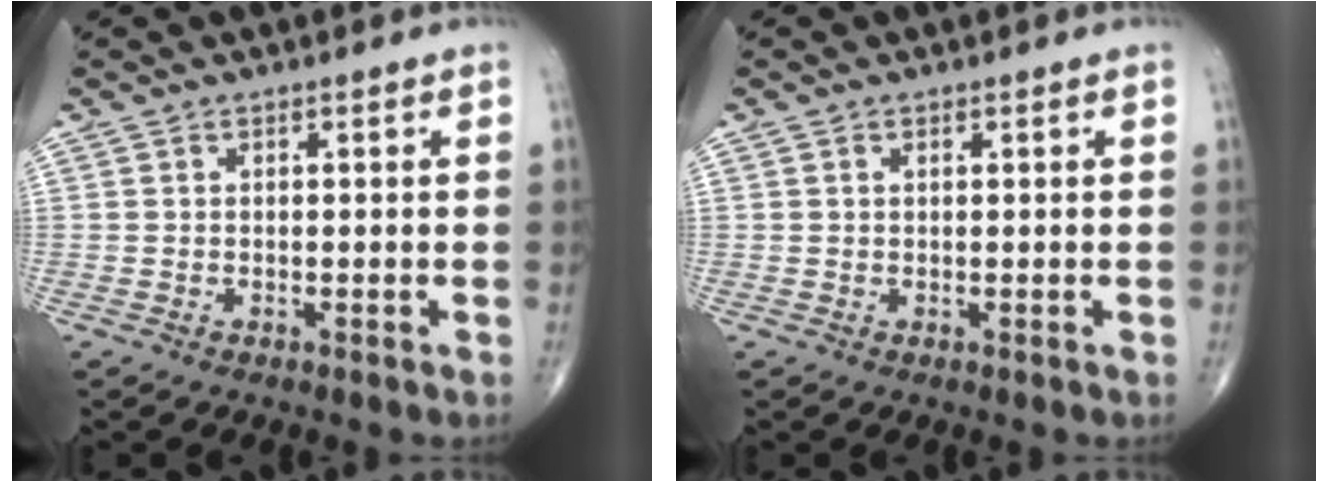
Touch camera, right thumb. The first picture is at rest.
{"total": 0.6, "force": [0.2, 0.4, 0.4], "torque": [-0.009, 0.002, 0.005]}